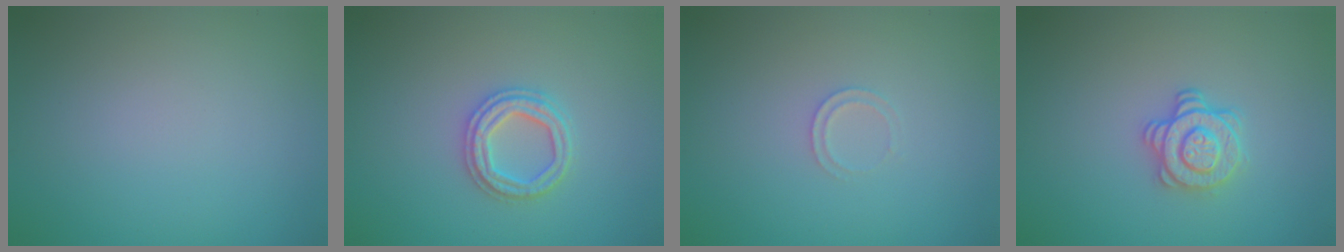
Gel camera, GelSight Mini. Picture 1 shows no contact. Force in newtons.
{"total": 2.6, "press": 2.6, "slide": 0.5}
{"total": 0.9, "press": 0.9, "slide": 0.1}
{"total": 2.9, "press": 2.5, "slide": 1.3}